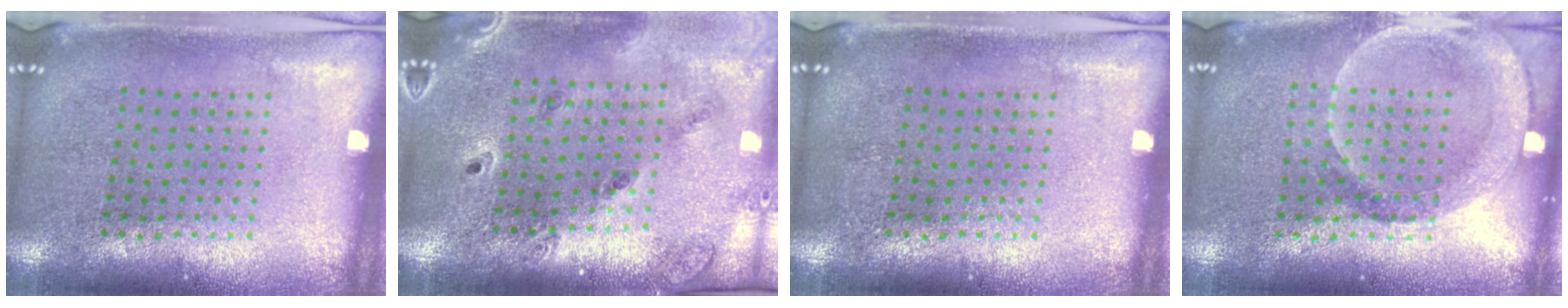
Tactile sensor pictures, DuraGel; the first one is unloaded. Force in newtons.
{"total": 1.4, "press": 1.3, "slide": 0.3}
{"total": 0.0}
{"total": 1.6, "press": 1.5, "slide": 0.6}